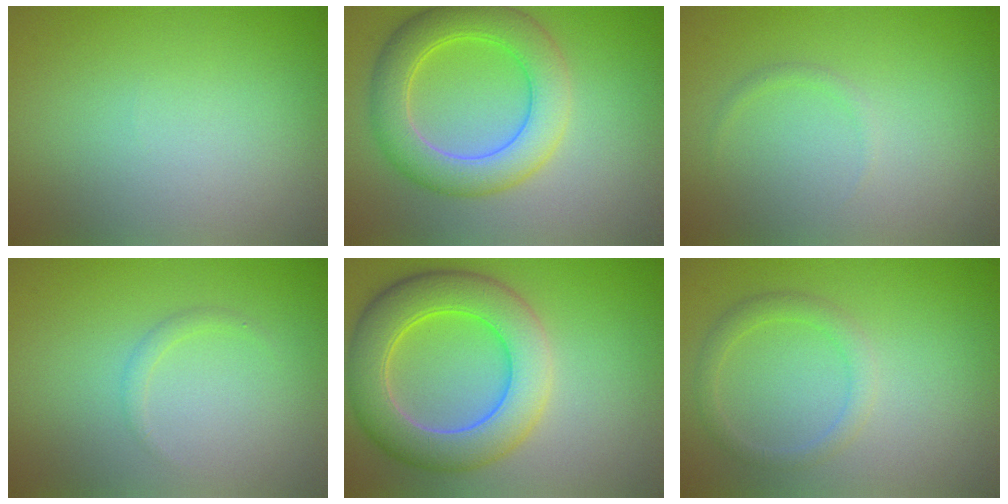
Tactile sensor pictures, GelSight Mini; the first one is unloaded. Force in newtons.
{"total": 6.3, "press": 6.3, "slide": 0.6}
{"total": 0.6, "press": 0.6, "slide": 0.1}
{"total": 0.9, "press": 0.9, "slide": 0.0}
{"total": 8.0, "press": 7.9, "slide": 0.7}
{"total": 1.9, "press": 1.9, "slide": 0.1}